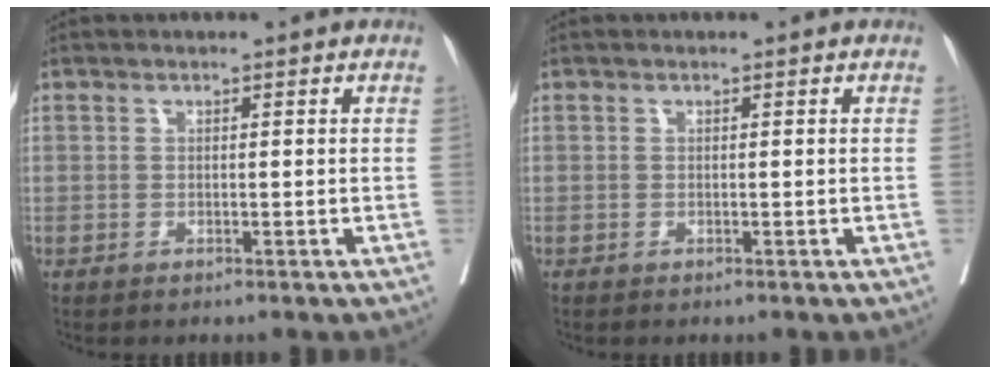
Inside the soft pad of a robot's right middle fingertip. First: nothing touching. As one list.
[{"total": 0.0}]